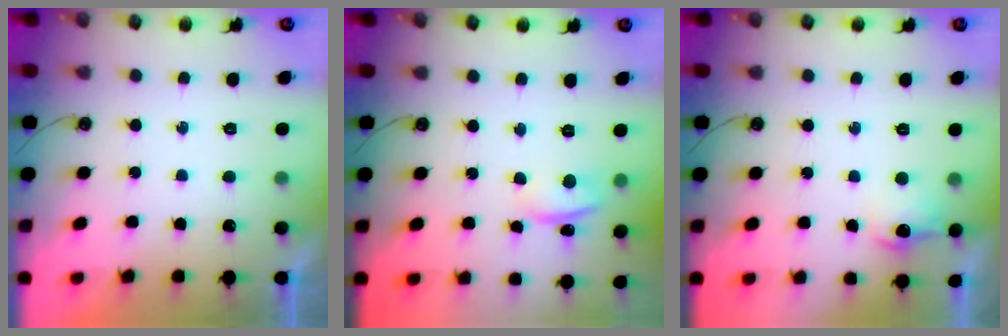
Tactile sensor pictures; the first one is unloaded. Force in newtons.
{"total": 1.6, "press": 1.4, "slide": 0.7}
{"total": 8.0, "press": 8.0, "slide": 0.7}